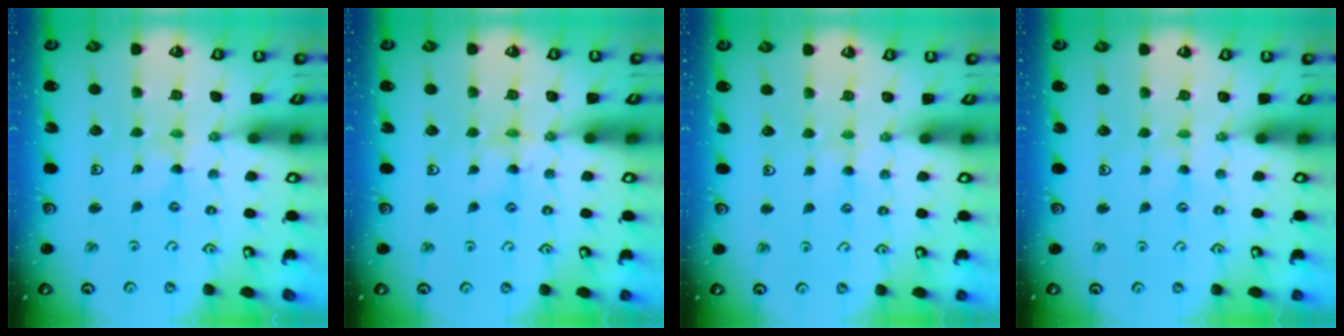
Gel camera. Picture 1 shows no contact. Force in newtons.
{"total": 1.2, "press": 1.2, "slide": 0.3}
{"total": 1.9, "press": 1.9, "slide": 0.3}
{"total": 0.5, "press": 0.5, "slide": 0.1}